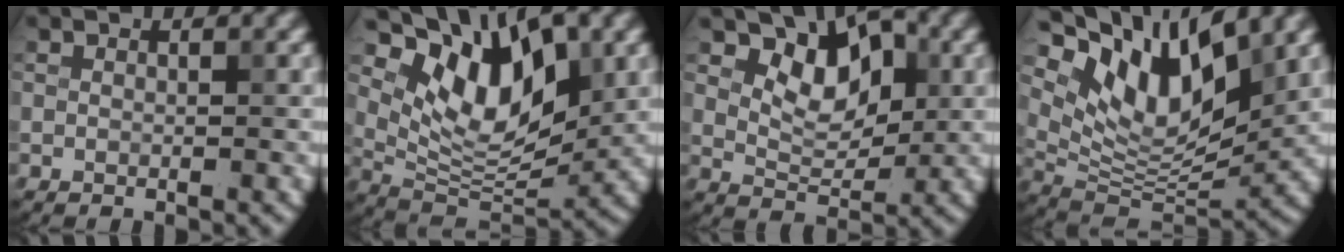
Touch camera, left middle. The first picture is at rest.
{"total": 9.7, "force": [4.7, 4.8, 7.0], "torque": [-0.117, -0.007, 0.082]}
{"total": 5.3, "force": [2.2, 3.1, 3.7], "torque": [-0.060, -0.004, 0.029]}
{"total": 10.9, "force": [6.2, 4.5, 7.8], "torque": [-0.135, 0.000, 0.117]}